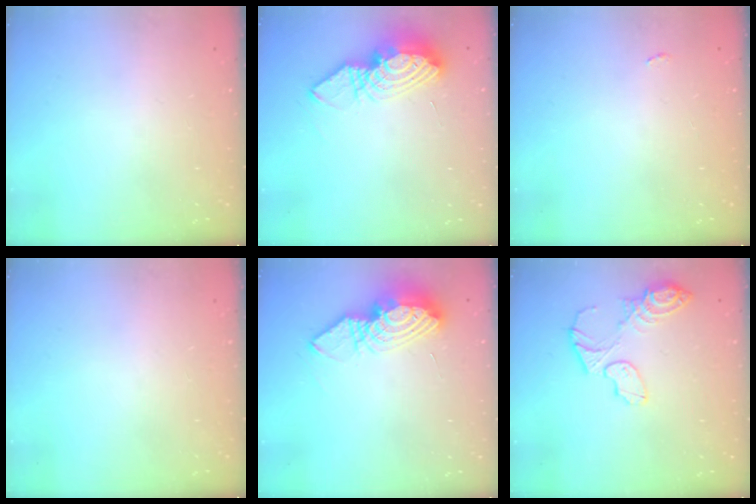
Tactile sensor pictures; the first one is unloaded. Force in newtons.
{"total": 11.4, "press": 11.3, "slide": 1.1}
{"total": 2.0, "press": 2.0, "slide": 0.3}
{"total": 0.0}
{"total": 11.4, "press": 11.3, "slide": 1.1}
{"total": 10.8, "press": 10.8, "slide": 1.1}